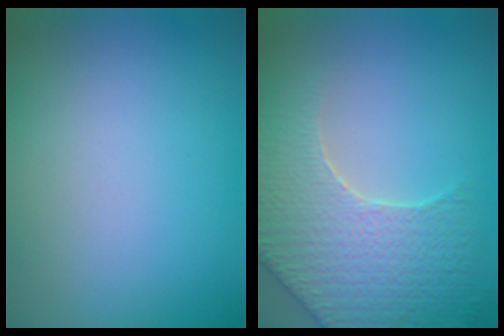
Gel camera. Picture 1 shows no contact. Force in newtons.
{"total": 6.5, "press": 5.6, "slide": 3.3}